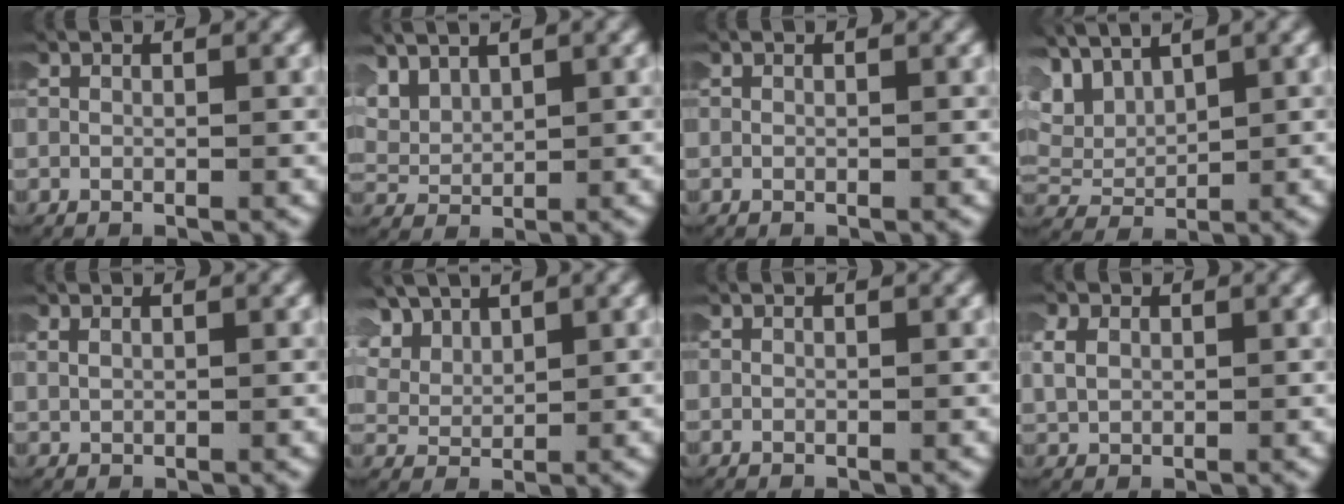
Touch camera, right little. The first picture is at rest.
{"total": 4.5, "force": [2.7, 2.9, 2.1], "torque": [-0.051, 0.003, 0.048]}
{"total": 0.0}
{"total": 7.1, "force": [2.5, 5.4, 3.8], "torque": [-0.100, -0.005, 0.045]}
{"total": 0.9, "force": [0.8, 0.2, 0.4], "torque": [-0.008, 0.004, 0.018]}
{"total": 4.8, "force": [3.1, 2.9, 2.3], "torque": [-0.057, 0.005, 0.055]}
{"total": 0.0}
{"total": 2.4, "force": [0.8, 1.9, 1.3], "torque": [-0.040, -0.001, 0.020]}